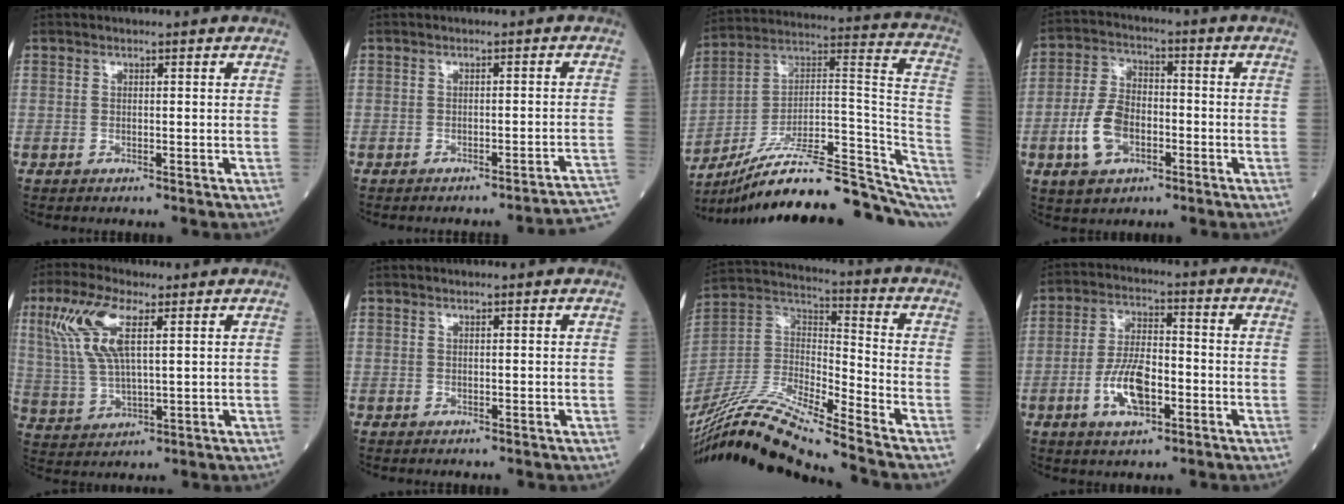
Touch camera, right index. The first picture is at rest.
{"total": 7.4, "force": [-7.1, -1.0, 2.0], "torque": [0.004, 0.003, -0.079]}
{"total": 24.7, "force": [-20.4, 4.1, 13.4], "torque": [-0.142, 0.043, -0.310]}
{"total": 9.1, "force": [-3.0, 5.5, 6.6], "torque": [-0.146, 0.010, -0.054]}
{"total": 10.6, "force": [4.3, 3.1, 9.2], "torque": [-0.217, 0.015, 0.091]}
{"total": 0.0}
{"total": 17.8, "force": [-15.6, -0.8, 8.5], "torque": [-0.178, 0.006, -0.296]}
{"total": 8.7, "force": [-3.0, 3.5, 7.4], "torque": [-0.150, 0.004, -0.054]}